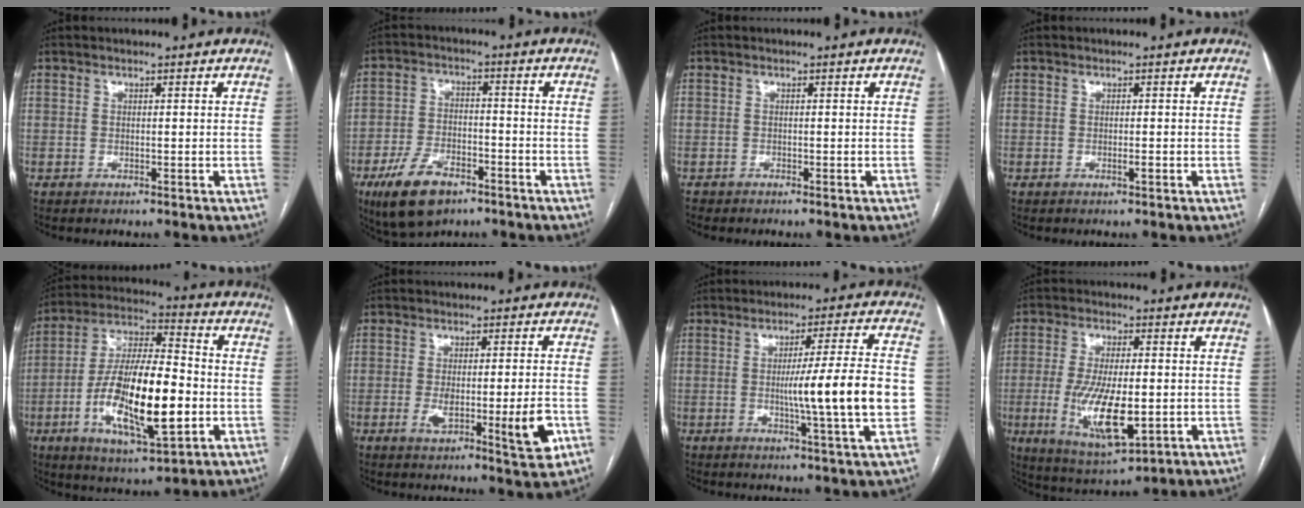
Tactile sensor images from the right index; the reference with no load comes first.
{"total": 9.8, "force": [-5.9, 5.0, 6.0], "torque": [-0.121, -0.004, -0.100]}
{"total": 0.6, "force": [-0.5, 0.4, -0.2], "torque": [-0.002, 0.002, -0.011]}
{"total": 0.6, "force": [-0.3, 0.0, 0.5], "torque": [-0.011, -0.001, -0.003]}
{"total": 19.5, "force": [-4.0, 5.1, 18.4], "torque": [-0.355, -0.003, -0.067]}
{"total": 10.1, "force": [-2.8, 1.9, 9.6], "torque": [-0.142, -0.007, -0.036]}
{"total": 12.9, "force": [-1.4, -0.7, 12.8], "torque": [-0.197, -0.008, -0.026]}
{"total": 12.6, "force": [-2.1, 3.9, 11.8], "torque": [-0.229, -0.021, -0.026]}